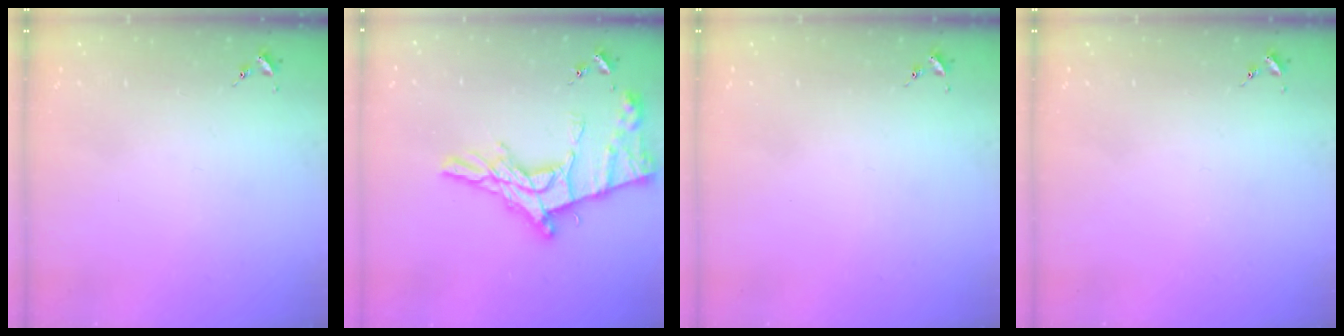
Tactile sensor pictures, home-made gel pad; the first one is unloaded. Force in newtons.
{"total": 19.8, "press": 19.7, "slide": 1.7}
{"total": 0.0}
{"total": 0.0}